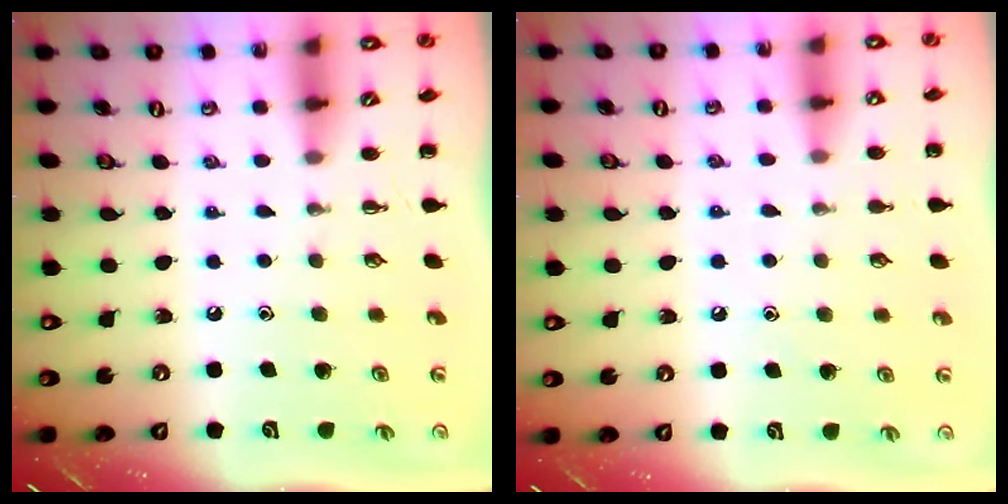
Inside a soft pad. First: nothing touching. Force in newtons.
{"total": 7.0, "press": 6.6, "slide": 2.3}